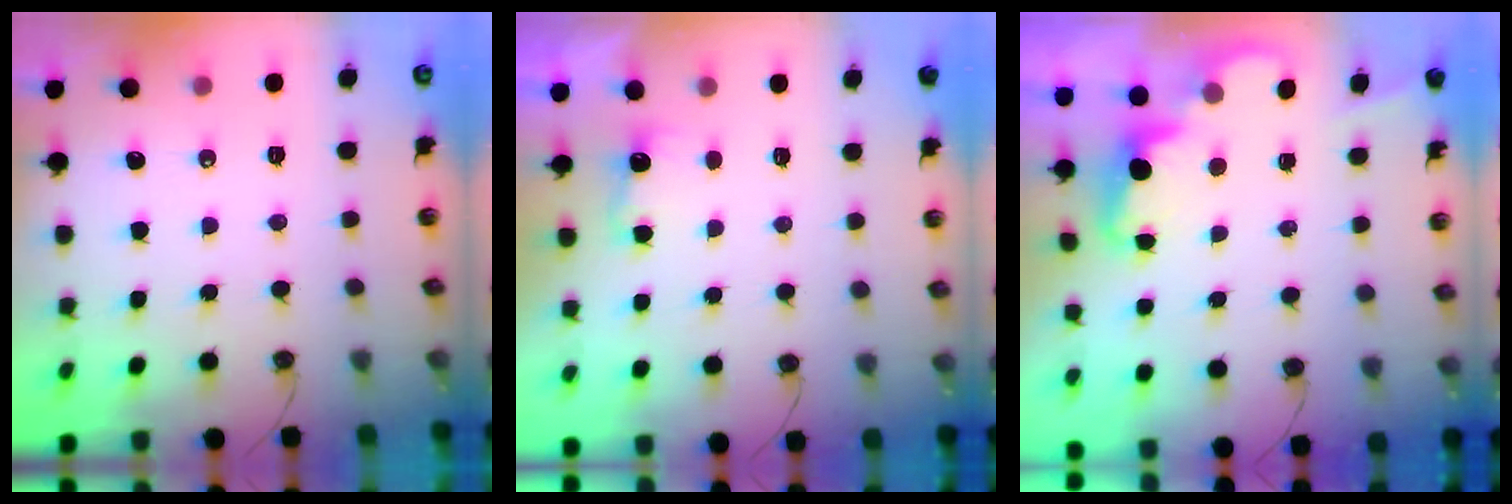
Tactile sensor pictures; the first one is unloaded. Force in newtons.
{"total": 2.7, "press": 2.5, "slide": 0.9}
{"total": 2.4, "press": 2.4, "slide": 0.5}